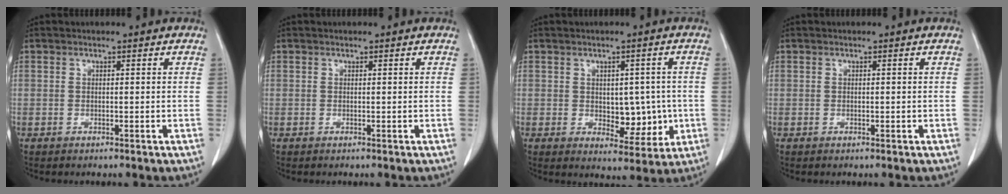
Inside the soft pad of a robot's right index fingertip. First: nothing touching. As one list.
[{"total": 0.0}, {"total": 8.4, "force": [-0.5, 4.8, 6.8], "torque": [-0.082, 0.010, 0.008]}, {"total": 0.7, "force": [-0.1, 0.4, 0.6], "torque": [-0.017, -0.001, 0.001]}]